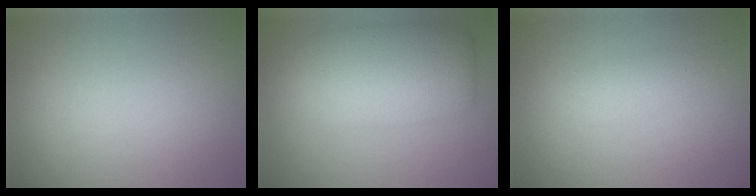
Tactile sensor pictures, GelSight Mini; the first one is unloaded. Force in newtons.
{"total": 7.1, "press": 7.1, "slide": 0.2}
{"total": 1.4, "press": 1.4, "slide": 0.0}